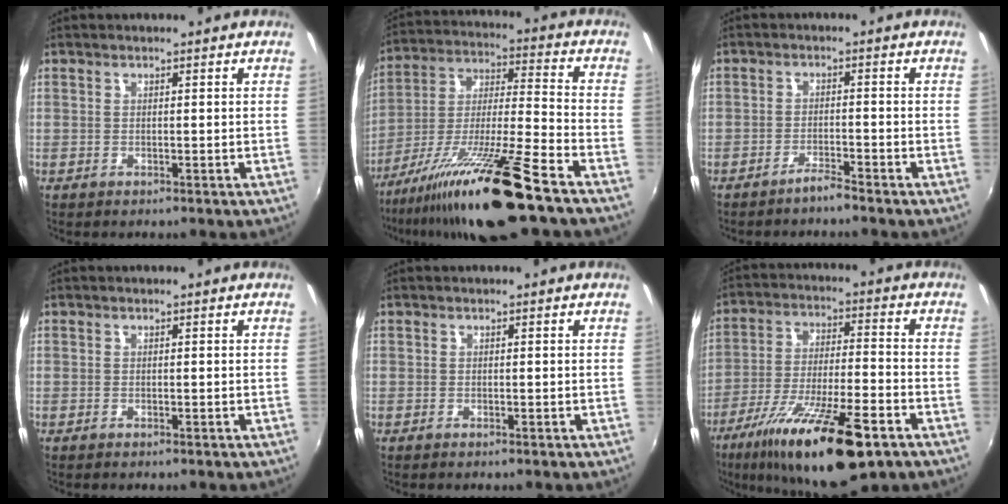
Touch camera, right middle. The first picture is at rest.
{"total": 18.7, "force": [-13.2, 0.1, 13.3], "torque": [-0.242, -0.023, -0.233]}
{"total": 2.4, "force": [-2.2, -0.2, 0.8], "torque": [-0.028, 0.000, -0.039]}
{"total": 0.0}
{"total": 0.0}
{"total": 20.4, "force": [-12.6, 4.3, 15.5], "torque": [-0.287, -0.045, -0.213]}